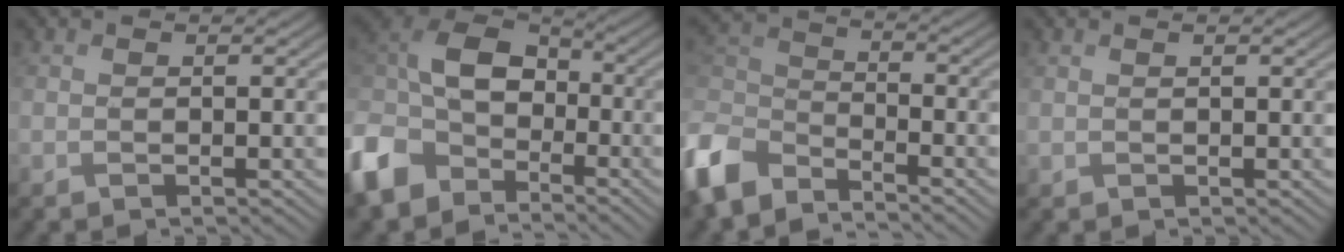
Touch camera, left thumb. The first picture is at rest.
{"total": 13.2, "force": [-4.9, 9.1, 8.2], "torque": [-0.213, -0.008, -0.118]}
{"total": 8.5, "force": [-6.6, 3.8, 3.9], "torque": [-0.107, -0.011, -0.155]}
{"total": 0.8, "force": [0.6, 0.2, 0.4], "torque": [-0.015, 0.000, 0.014]}